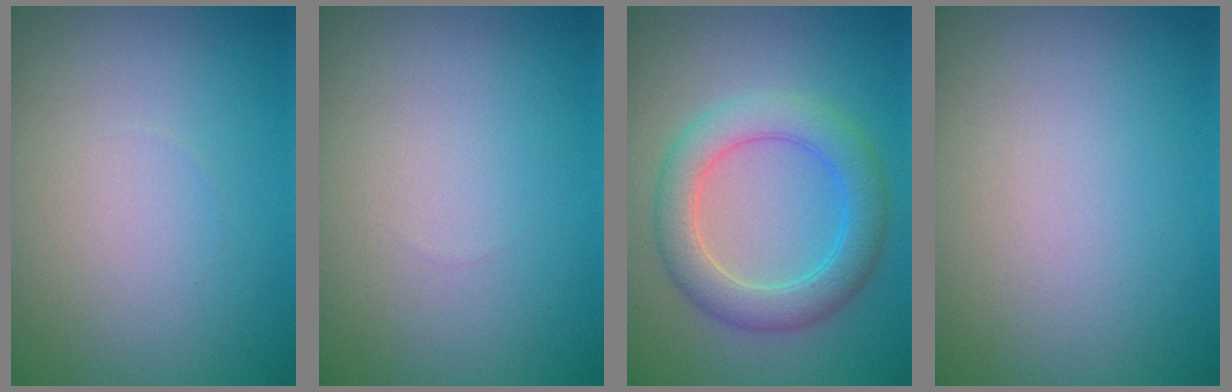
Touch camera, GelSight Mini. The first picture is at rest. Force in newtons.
{"total": 0.0}
{"total": 4.7, "press": 4.7, "slide": 0.0}
{"total": 0.0}